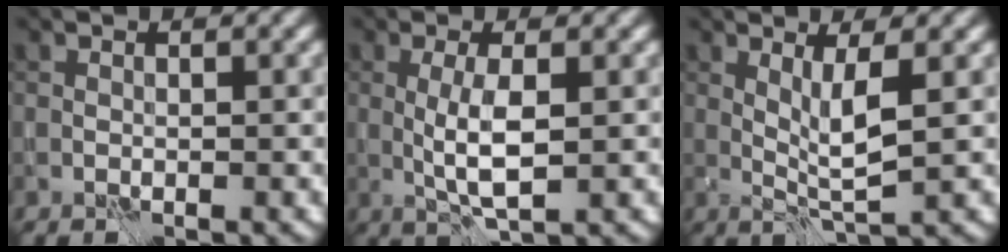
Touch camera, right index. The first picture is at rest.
{"total": 3.3, "force": [-0.2, 0.7, 3.2], "torque": [-0.069, 0.001, -0.003]}
{"total": 2.7, "force": [0.5, 0.1, 2.6], "torque": [-0.052, -0.011, 0.015]}